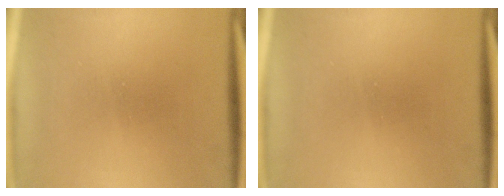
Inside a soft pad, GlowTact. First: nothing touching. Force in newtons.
{"total": 0.0}